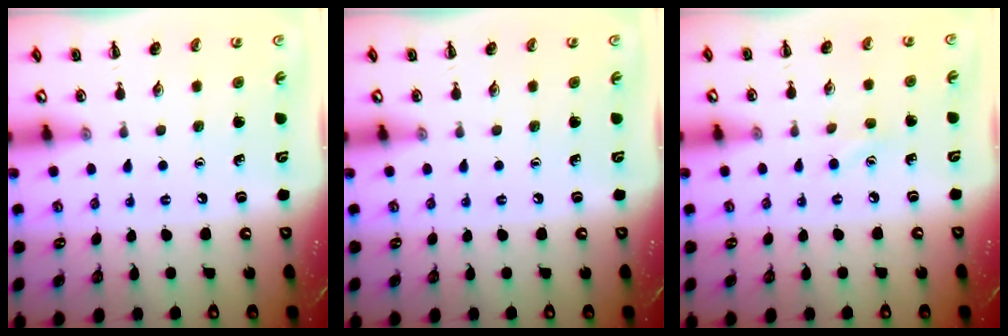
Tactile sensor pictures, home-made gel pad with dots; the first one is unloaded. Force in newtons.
{"total": 0.0}
{"total": 2.0, "press": 1.9, "slide": 0.6}